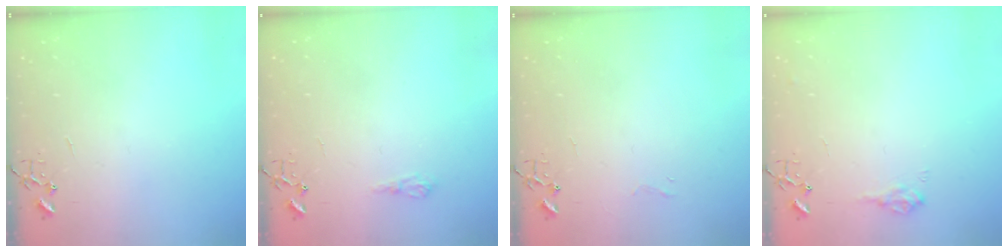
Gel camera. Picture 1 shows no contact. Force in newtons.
{"total": 6.1, "press": 6.1, "slide": 0.7}
{"total": 3.4, "press": 3.4, "slide": 0.3}
{"total": 8.8, "press": 8.7, "slide": 1.0}